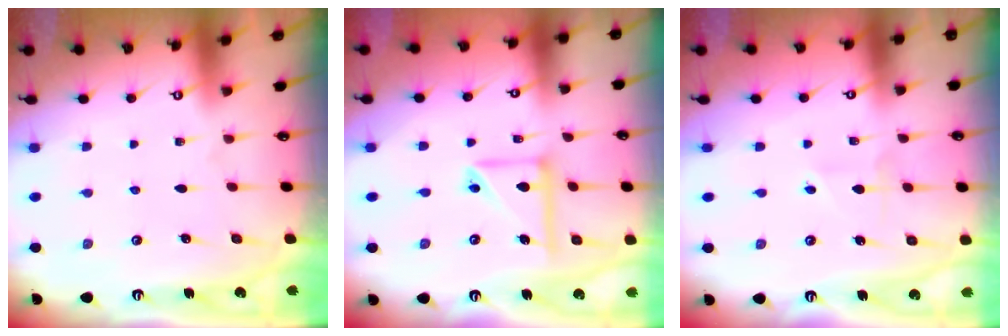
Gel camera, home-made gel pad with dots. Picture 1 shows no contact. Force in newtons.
{"total": 10.7, "press": 10.7, "slide": 1.4}
{"total": 3.0, "press": 2.9, "slide": 0.5}